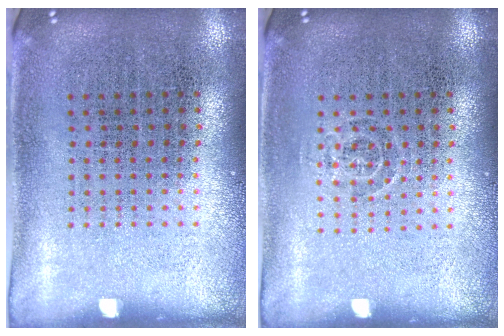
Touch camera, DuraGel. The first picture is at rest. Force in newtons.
{"total": 0.8, "press": 0.5, "slide": 0.6}